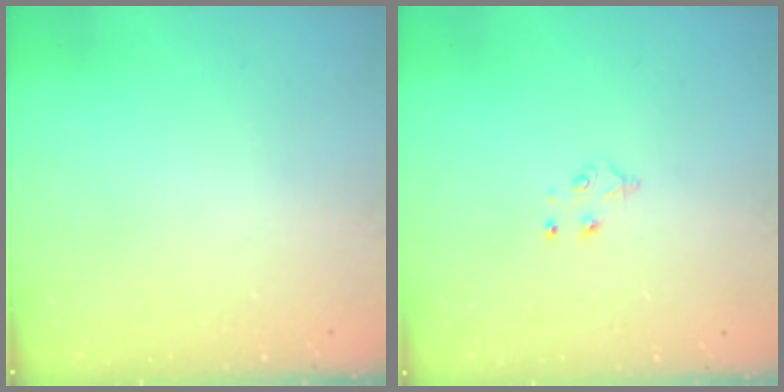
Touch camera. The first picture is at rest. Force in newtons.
{"total": 3.7, "press": 3.7, "slide": 0.5}